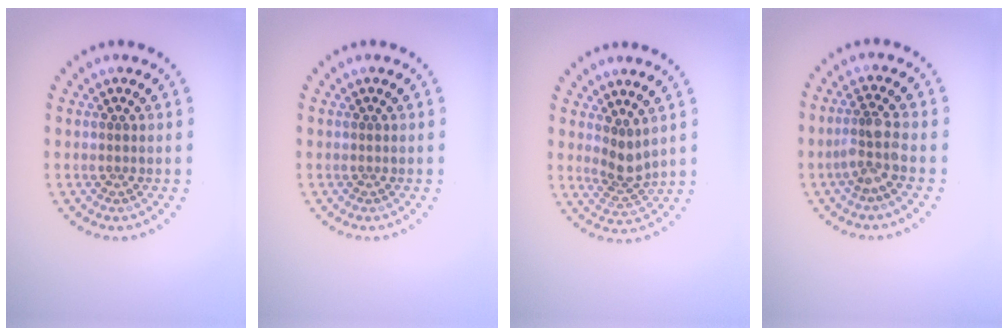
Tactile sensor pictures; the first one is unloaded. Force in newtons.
{"total": 0.0}
{"total": 2.4, "press": 1.8, "slide": 1.6}
{"total": 2.5, "press": 1.9, "slide": 1.5}